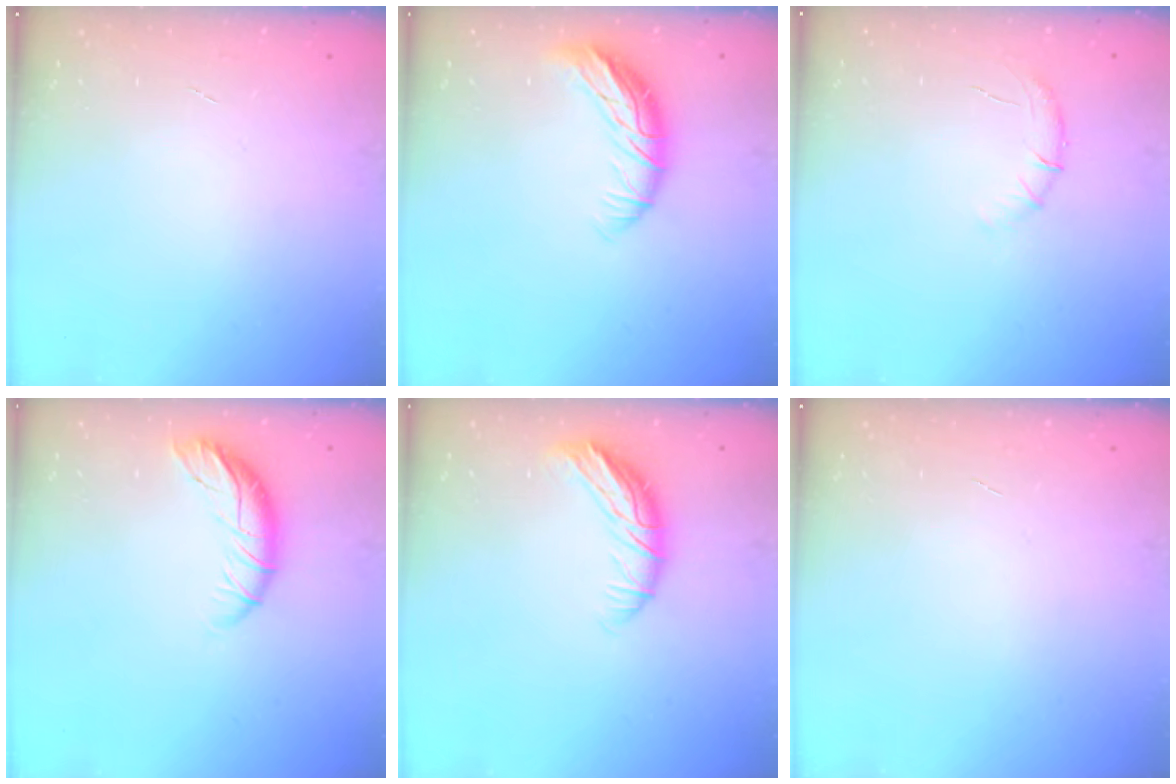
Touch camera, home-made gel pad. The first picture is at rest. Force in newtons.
{"total": 9.9, "press": 9.9, "slide": 0.4}
{"total": 7.1, "press": 6.8, "slide": 2.0}
{"total": 9.4, "press": 9.2, "slide": 2.0}
{"total": 10.2, "press": 10.2, "slide": 0.1}
{"total": 0.0}